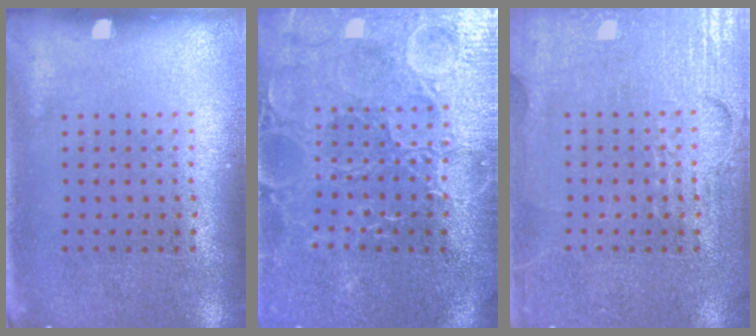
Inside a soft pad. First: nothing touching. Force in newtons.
{"total": 3.6, "press": 3.5, "slide": 1.0}
{"total": 4.9, "press": 4.9, "slide": 0.6}